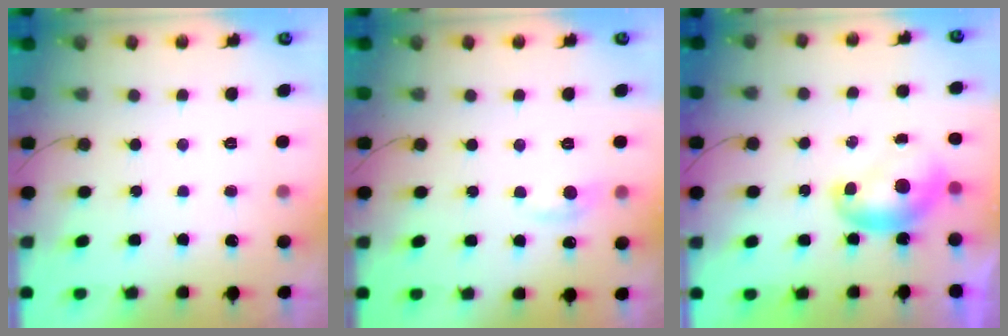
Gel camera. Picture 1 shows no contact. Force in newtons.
{"total": 6.7, "press": 6.7, "slide": 1.0}
{"total": 8.3, "press": 8.3, "slide": 0.7}